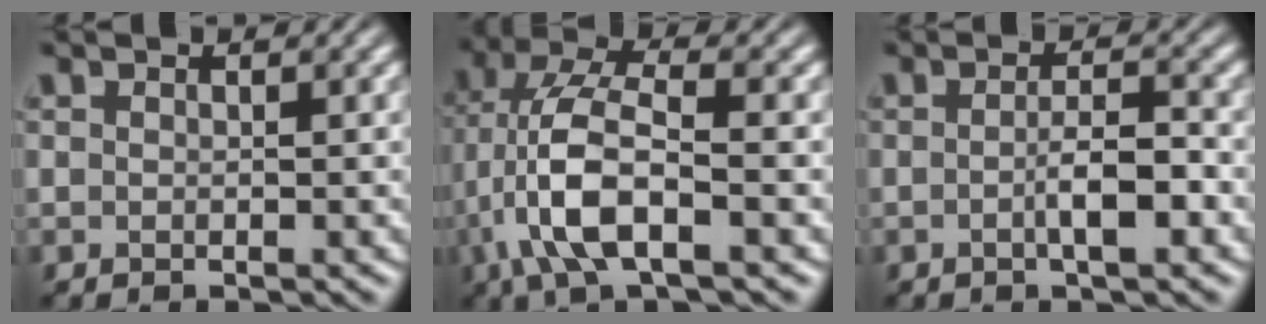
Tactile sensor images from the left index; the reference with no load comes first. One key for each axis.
{"total": 7.8, "fx": -2.2, "fy": 2.9, "fz": 6.9, "tx": -0.152, "ty": 0.013, "tz": -0.049}
{"total": 3.1, "fx": -0.8, "fy": 0.7, "fz": 2.9, "tx": -0.050, "ty": 0.002, "tz": -0.014}